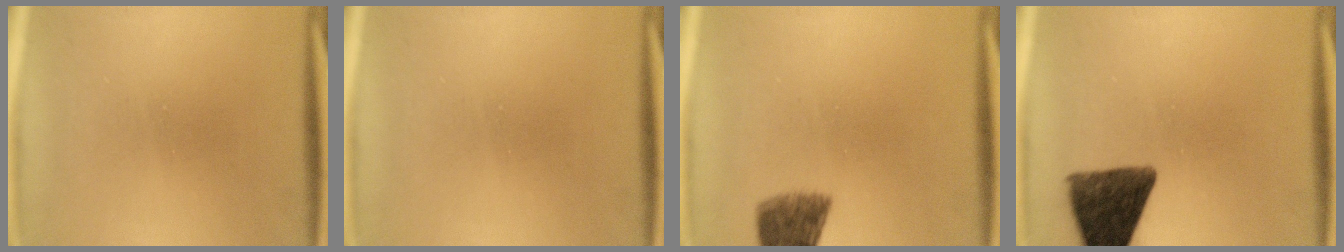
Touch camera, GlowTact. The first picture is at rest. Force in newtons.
{"total": 0.0}
{"total": 6.8}
{"total": 11.2}